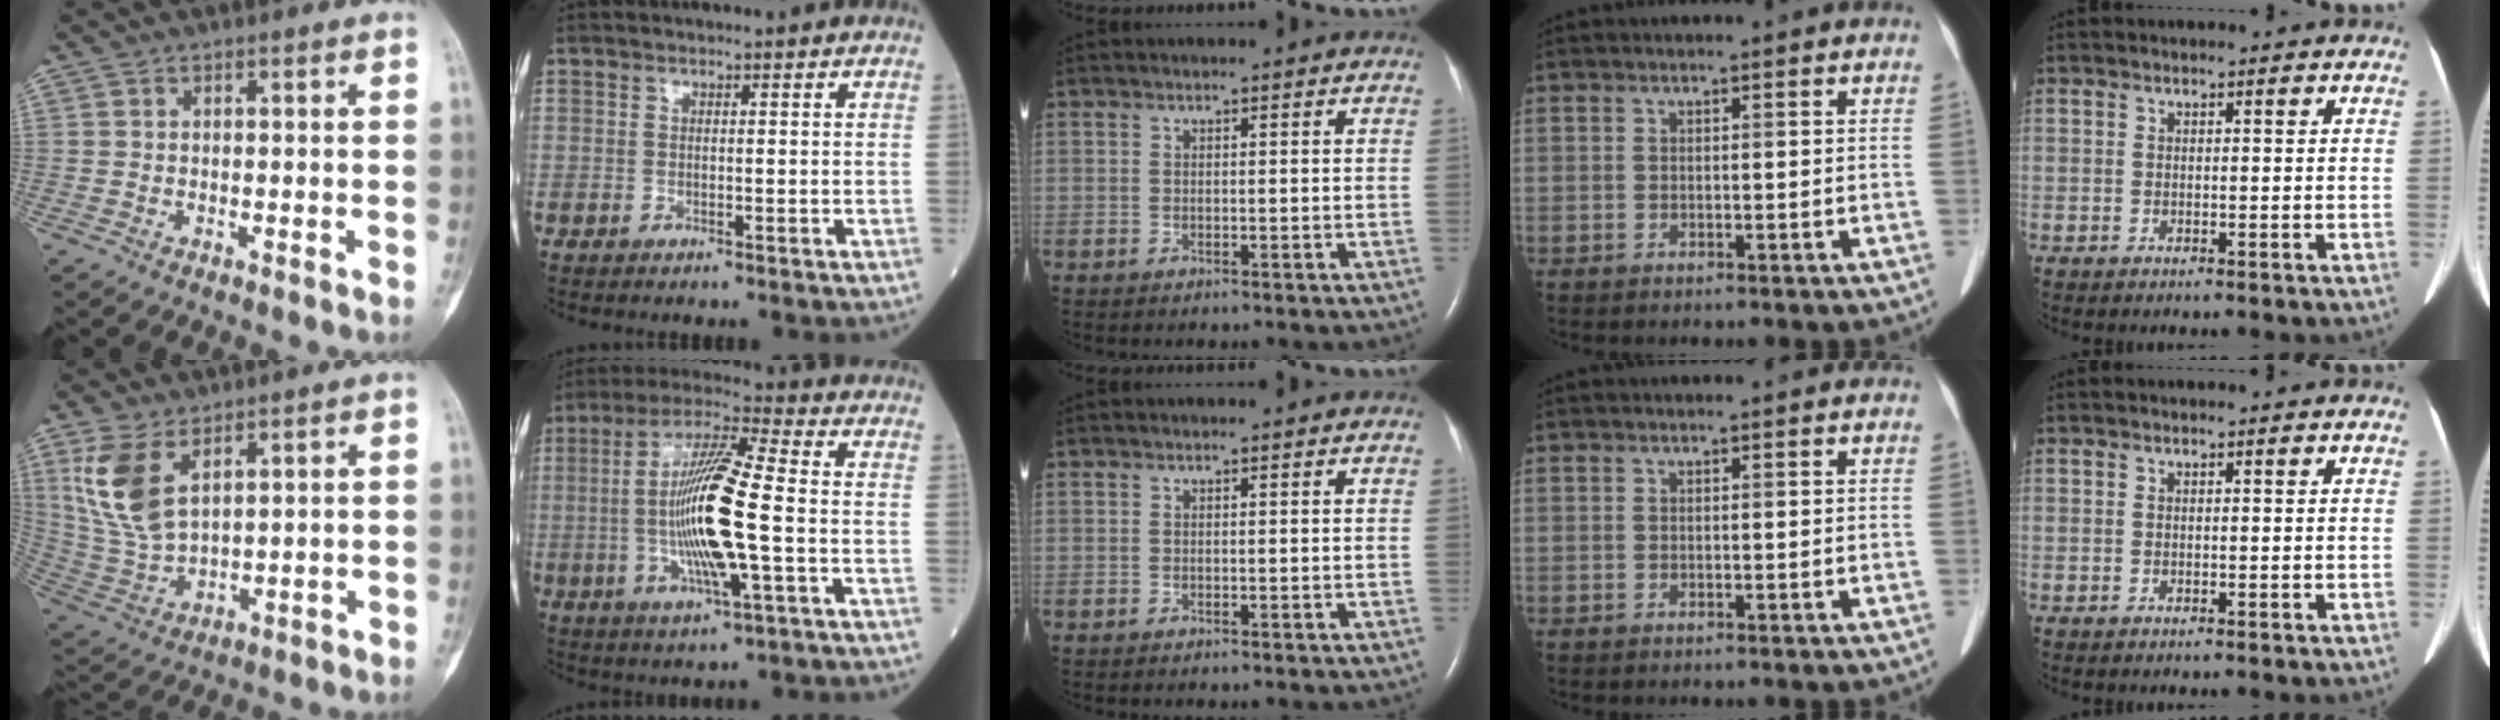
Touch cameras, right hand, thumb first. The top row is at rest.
{"thumb": {"total": 11.8, "force": [5.5, 6.1, 8.5], "torque": [-0.175, -0.019, 0.125]}, "index": {"total": 14.9, "force": [-1.9, 1.2, 14.8], "torque": [-0.290, -0.003, -0.039]}}